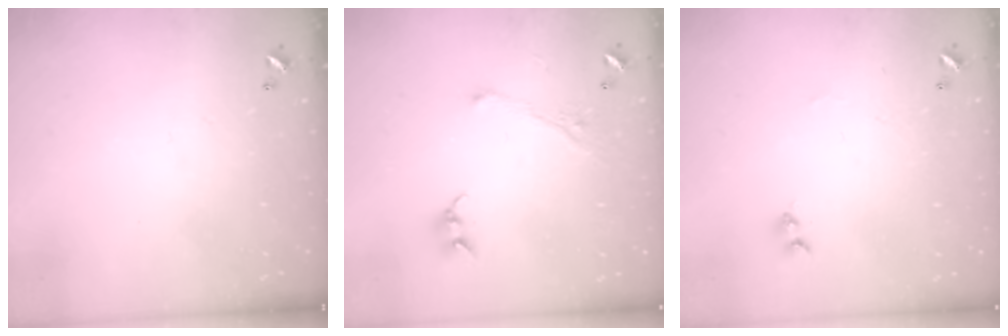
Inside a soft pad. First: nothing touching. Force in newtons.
{"total": 2.8, "press": 2.8, "slide": 0.1}
{"total": 1.1, "press": 0.9, "slide": 0.5}